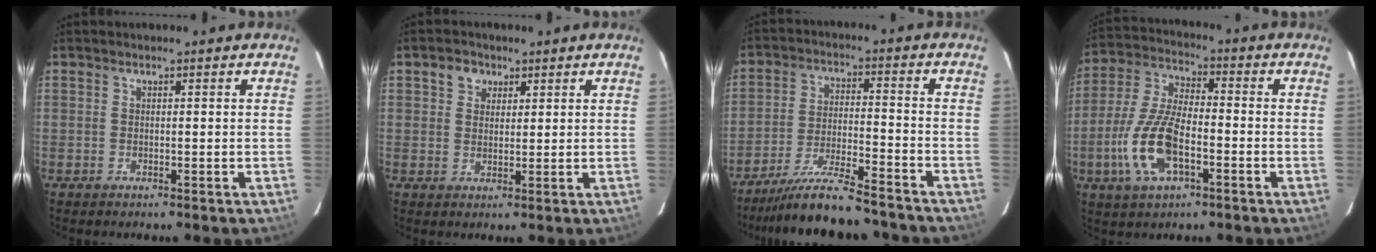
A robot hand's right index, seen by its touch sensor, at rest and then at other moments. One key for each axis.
{"total": 3.3, "fx": 1.6, "fy": 2.8, "fz": 0.8, "tx": -0.004, "ty": 0.012, "tz": 0.028}
{"total": 15.5, "fx": -14.1, "fy": 1.4, "fz": 6.2, "tx": -0.133, "ty": -0.027, "tz": -0.230}
{"total": 13.3, "fx": -4.7, "fy": 5.4, "fz": 11.2, "tx": -0.245, "ty": -0.001, "tz": -0.090}